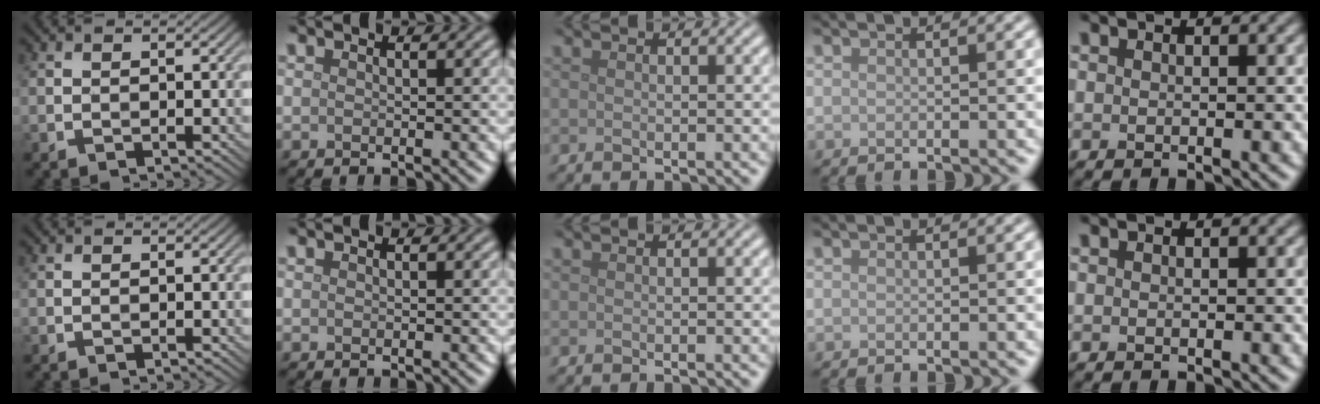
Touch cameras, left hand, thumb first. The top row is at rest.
{}